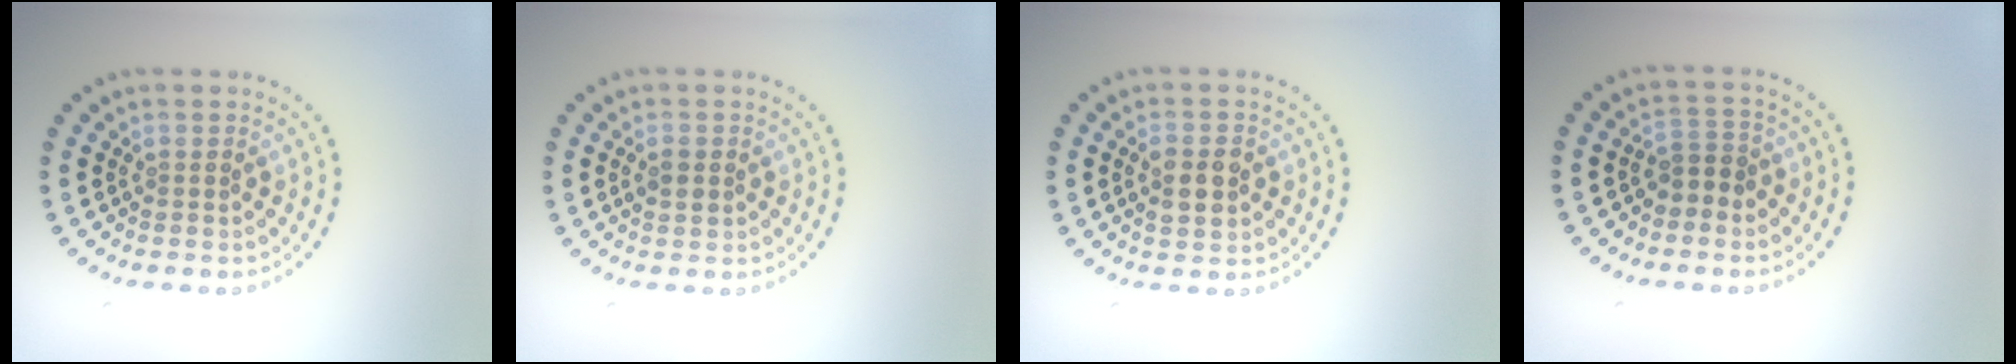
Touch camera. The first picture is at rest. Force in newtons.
{"total": 1.1, "press": 1.1, "slide": 0.1}
{"total": 2.8, "press": 2.8, "slide": 0.2}
{"total": 1.9, "press": 1.8, "slide": 0.7}